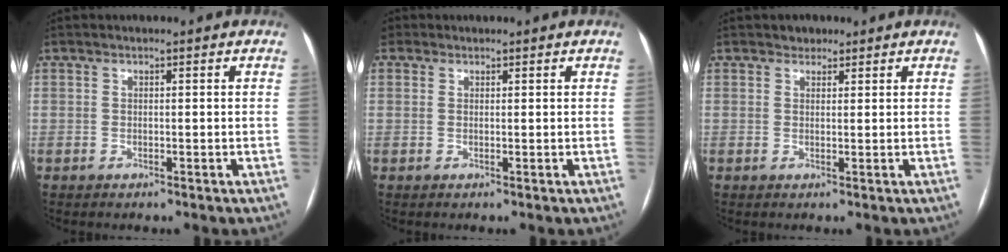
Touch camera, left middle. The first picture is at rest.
{"total": 1.3, "force": [0.6, 1.2, 0.3], "torque": [0.001, 0.004, 0.007]}
{"total": 1.6, "force": [1.2, 1.1, 0.1], "torque": [0.003, 0.001, 0.013]}